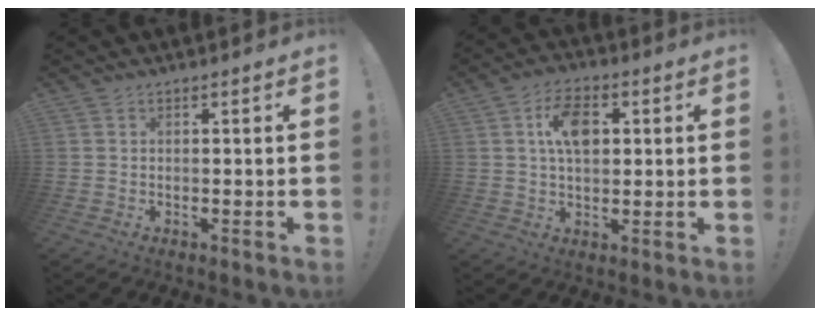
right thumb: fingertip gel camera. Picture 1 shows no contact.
{"total": 10.2, "force": [2.5, 6.4, 7.6], "torque": [-0.108, 0.007, 0.044]}